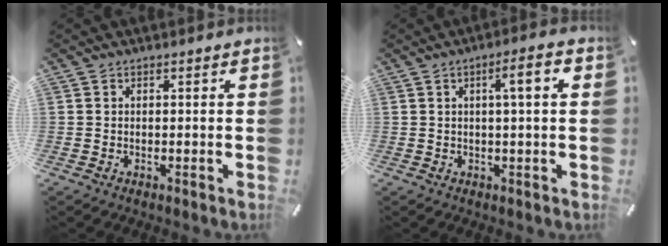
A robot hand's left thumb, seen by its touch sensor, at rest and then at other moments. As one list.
[{"total": 5.8, "force": [1.2, 0.7, 5.7], "torque": [-0.093, -0.003, 0.013]}]